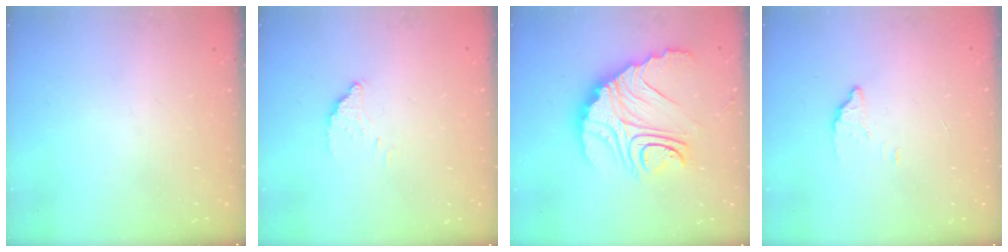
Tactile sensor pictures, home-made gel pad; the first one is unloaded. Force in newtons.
{"total": 3.3, "press": 3.3, "slide": 0.0}
{"total": 20.7, "press": 20.6, "slide": 2.2}
{"total": 2.1, "press": 2.1, "slide": 0.1}